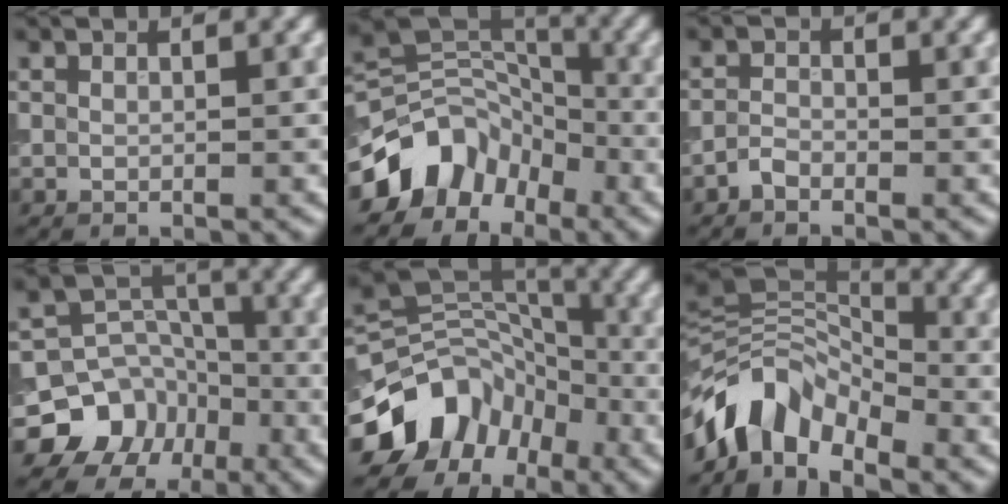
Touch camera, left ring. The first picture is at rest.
{"total": 7.1, "force": [-4.1, 4.9, 3.0], "torque": [-0.038, 0.006, -0.089]}
{"total": 1.0, "force": [-0.9, 0.3, 0.4], "torque": [-0.008, 0.005, -0.021]}
{"total": 8.5, "force": [-4.7, 6.9, 1.4], "torque": [-0.004, 0.005, -0.101]}
{"total": 8.8, "force": [-4.9, 6.3, 3.6], "torque": [-0.056, 0.003, -0.096]}
{"total": 7.2, "force": [-4.2, 4.2, 4.0], "torque": [-0.061, 0.007, -0.089]}